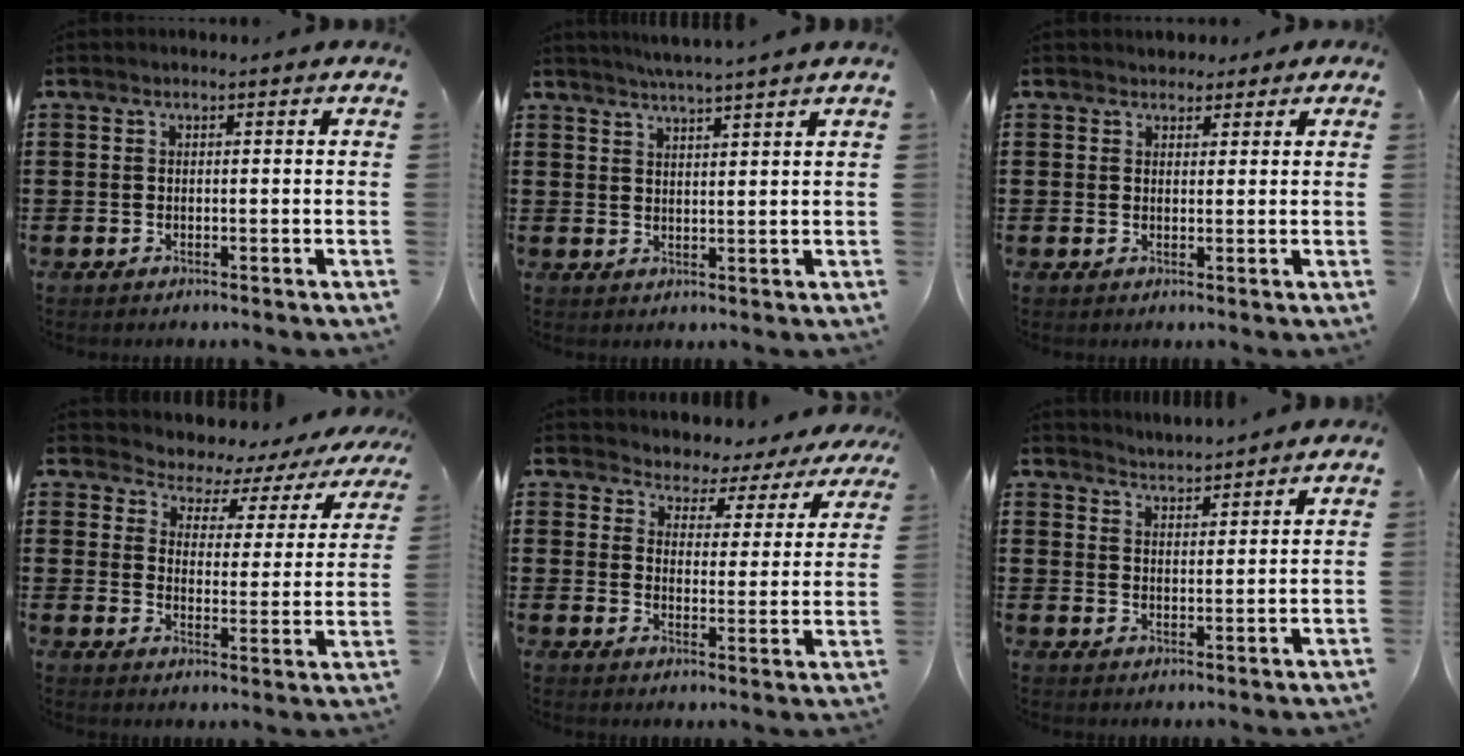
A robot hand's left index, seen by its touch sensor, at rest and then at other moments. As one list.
[{"total": 2.9, "force": [2.8, -0.8, 0.3], "torque": [-0.013, -0.011, 0.051]}, {"total": 2.2, "force": [1.6, 1.5, 0.0], "torque": [0.001, 0.006, 0.028]}, {"total": 3.3, "force": [3.1, 1.0, 0.4], "torque": [-0.031, -0.028, 0.043]}, {"total": 3.4, "force": [3.3, 0.8, -0.4], "torque": [-0.018, -0.025, 0.049]}, {"total": 3.1, "force": [3.0, -0.2, -0.3], "torque": [-0.005, -0.012, 0.056]}]